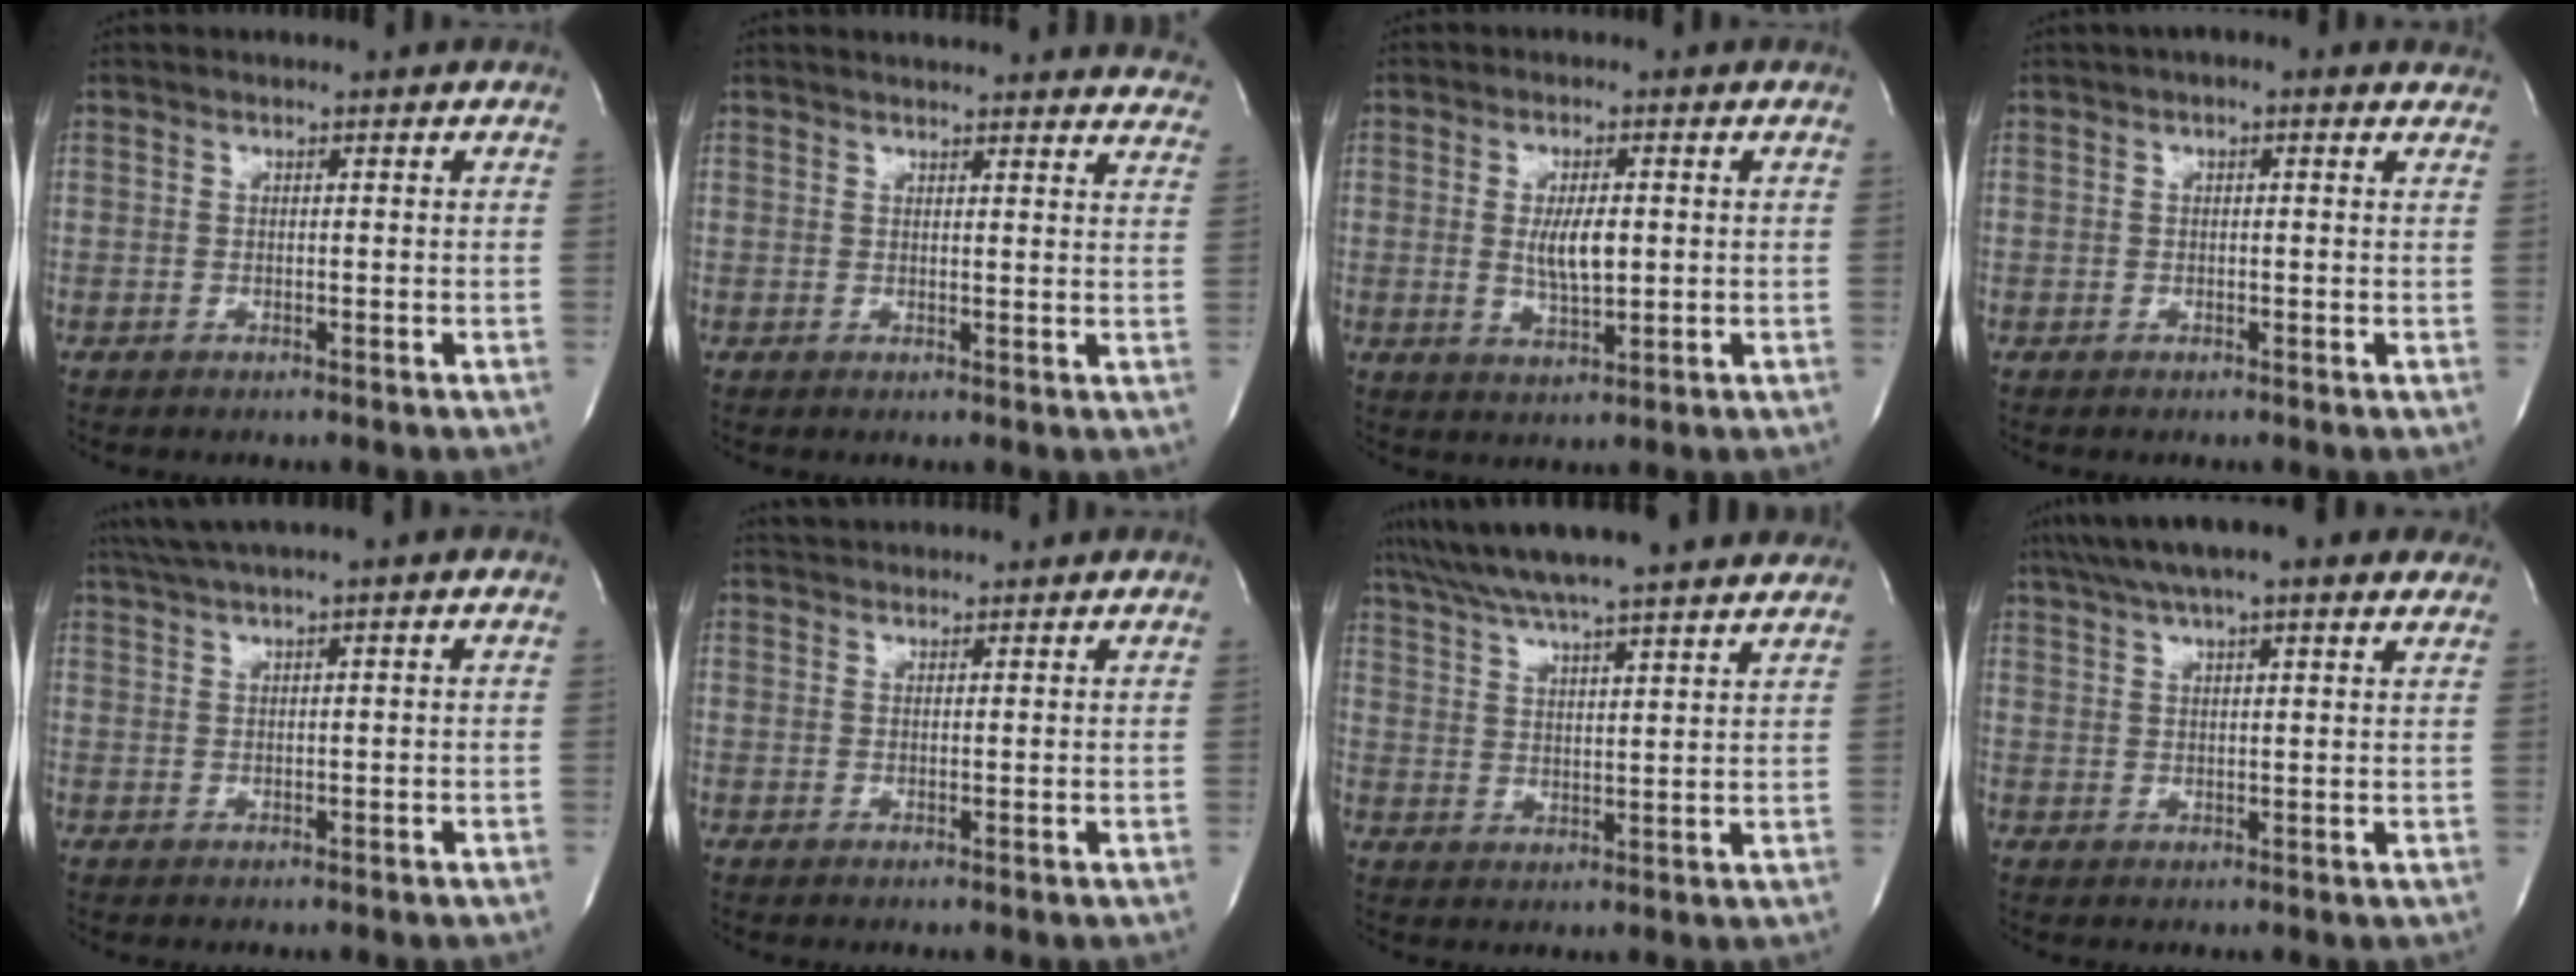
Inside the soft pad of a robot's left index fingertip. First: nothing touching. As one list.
[{"total": 20.8, "force": [20.0, 3.0, 4.9], "torque": [-0.066, -0.060, 0.214]}, {"total": 5.2, "force": [0.3, 1.5, 5.0], "torque": [-0.094, -0.006, 0.010]}, {"total": 4.1, "force": [2.8, 1.5, 2.6], "torque": [-0.032, 0.023, 0.028]}, {"total": 4.0, "force": [3.1, -1.1, 2.2], "torque": [-0.047, 0.017, 0.063]}, {"total": 4.9, "force": [4.7, 0.8, 1.0], "torque": [-0.017, 0.033, 0.069]}, {"total": 21.7, "force": [19.1, 1.0, 10.2], "torque": [-0.176, 0.023, 0.270]}, {"total": 16.6, "force": [13.2, 3.0, 9.7], "torque": [-0.162, 0.053, 0.180]}]